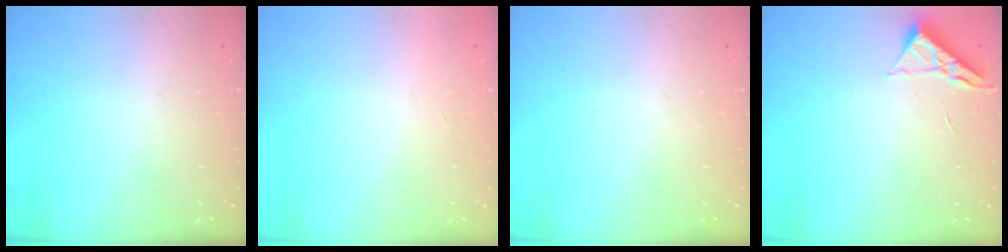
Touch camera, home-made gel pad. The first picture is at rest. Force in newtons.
{"total": 1.7, "press": 1.7, "slide": 0.1}
{"total": 0.0}
{"total": 3.8, "press": 3.8, "slide": 0.5}